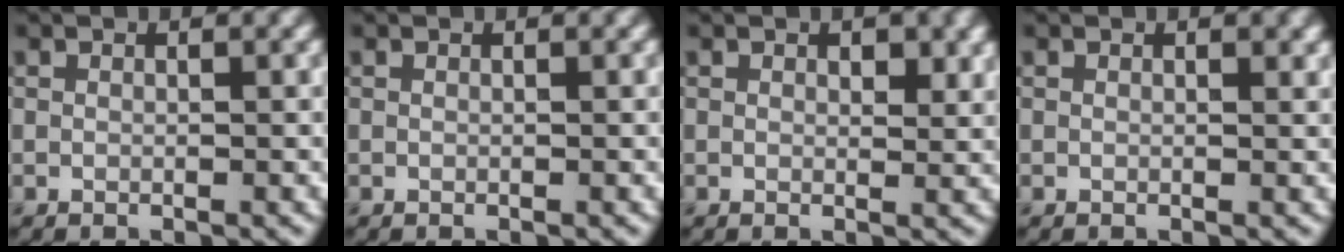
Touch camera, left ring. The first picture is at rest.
{"total": 0.0}
{"total": 1.6, "force": [0.7, 0.8, 1.2], "torque": [-0.010, -0.005, 0.013]}
{"total": 0.6, "force": [0.3, 0.2, 0.5], "torque": [-0.003, -0.001, 0.005]}